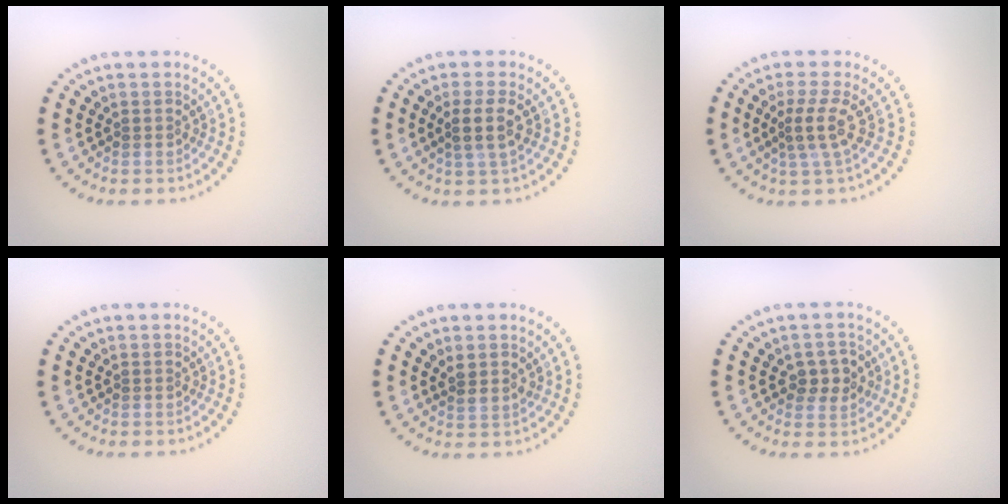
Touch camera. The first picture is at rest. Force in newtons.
{"total": 2.4, "press": 2.0, "slide": 1.3}
{"total": 2.6, "press": 1.9, "slide": 1.8}
{"total": 0.0}
{"total": 1.1, "press": 0.9, "slide": 0.7}
{"total": 2.4, "press": 2.3, "slide": 0.5}